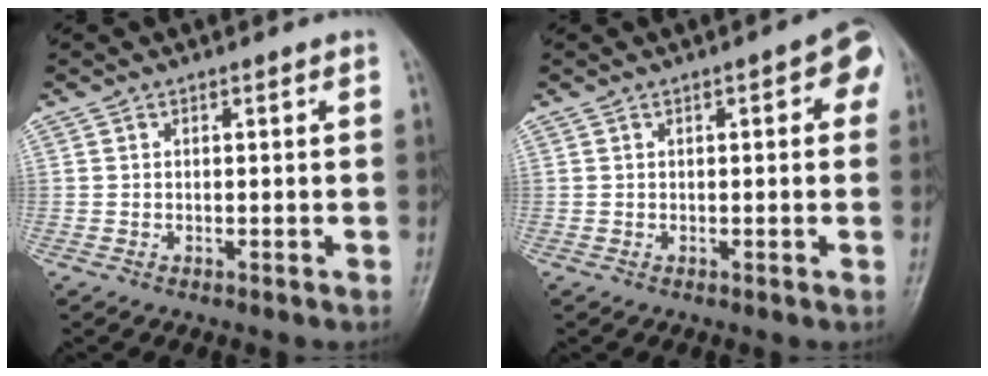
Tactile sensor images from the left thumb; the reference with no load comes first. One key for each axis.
{"total": 4.5, "fx": 1.3, "fy": 2.0, "fz": 3.9, "tx": -0.029, "ty": 0.007, "tz": 0.005}